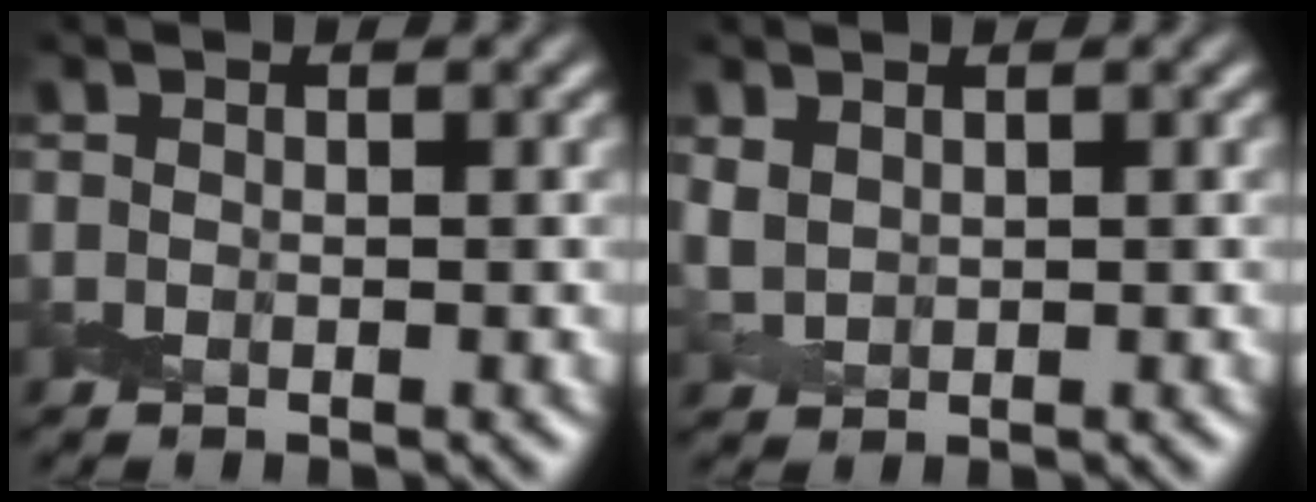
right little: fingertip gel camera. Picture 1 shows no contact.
{"total": 1.2, "force": [0.8, 0.7, 0.6], "torque": [-0.023, 0.000, 0.021]}